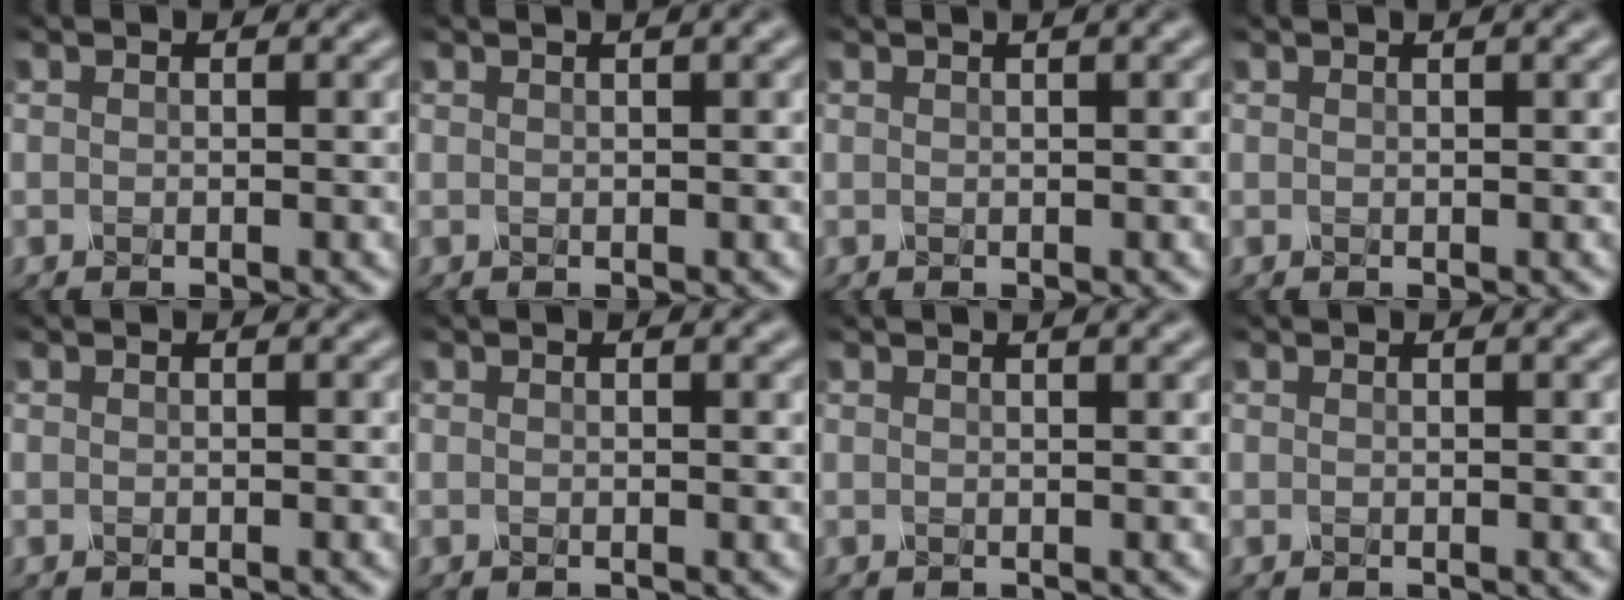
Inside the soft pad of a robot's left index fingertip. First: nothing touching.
{"total": 1.7, "force": [1.0, 0.5, 1.4], "torque": [-0.018, 0.006, 0.007]}
{"total": 1.8, "force": [1.0, 0.5, 1.4], "torque": [-0.016, 0.007, 0.006]}
{"total": 1.0, "force": [0.7, 0.2, 0.7], "torque": [-0.012, 0.000, 0.003]}
{"total": 0.0}
{"total": 0.8, "force": [0.6, 0.1, 0.5], "torque": [-0.009, 0.001, 0.007]}
{"total": 2.6, "force": [1.6, 1.0, 1.7], "torque": [-0.006, 0.012, 0.000]}
{"total": 0.7, "force": [0.5, 0.1, 0.5], "torque": [-0.009, 0.001, 0.004]}